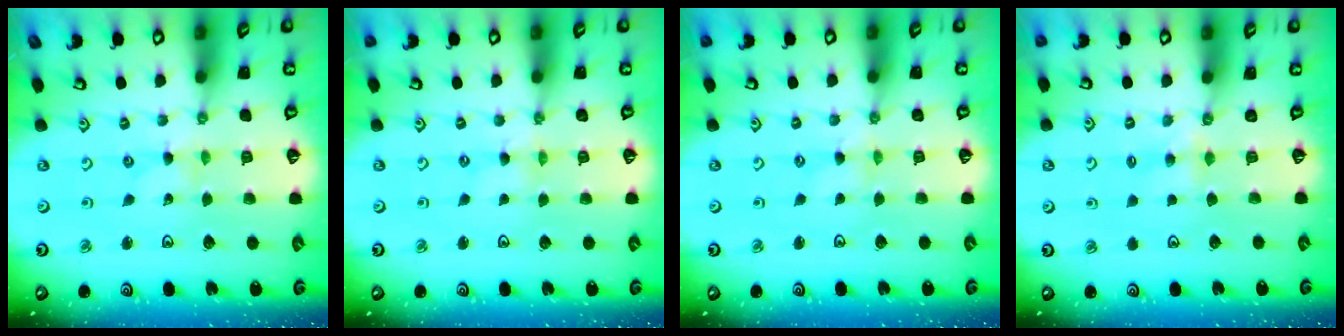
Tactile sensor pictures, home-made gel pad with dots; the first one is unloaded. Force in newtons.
{"total": 0.0}
{"total": 0.0}
{"total": 3.3, "press": 3.3, "slide": 0.4}